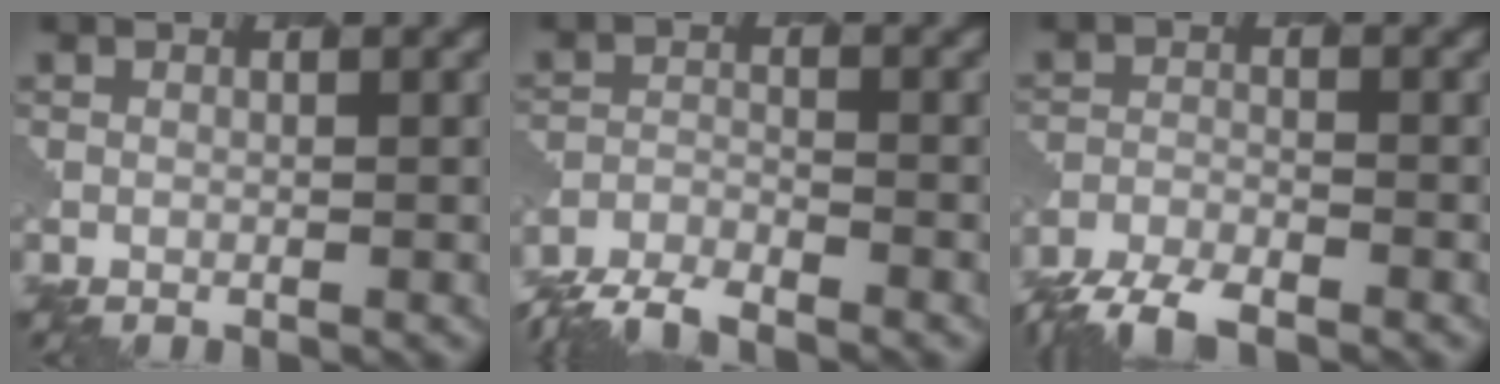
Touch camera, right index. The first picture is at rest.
{"total": 5.8, "force": [-5.5, 0.9, 1.5], "torque": [-0.033, -0.017, -0.100]}
{"total": 5.3, "force": [-4.9, 1.1, 1.7], "torque": [-0.033, -0.019, -0.092]}